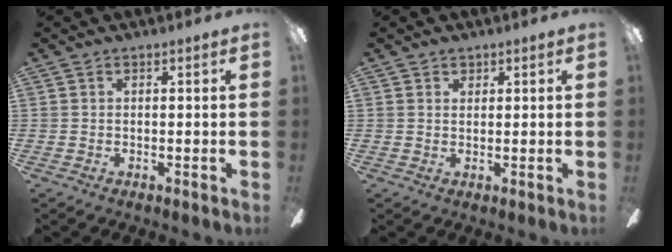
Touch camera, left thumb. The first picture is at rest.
{"total": 1.3, "force": [1.0, 0.8, 0.3], "torque": [0.002, -0.001, 0.018]}